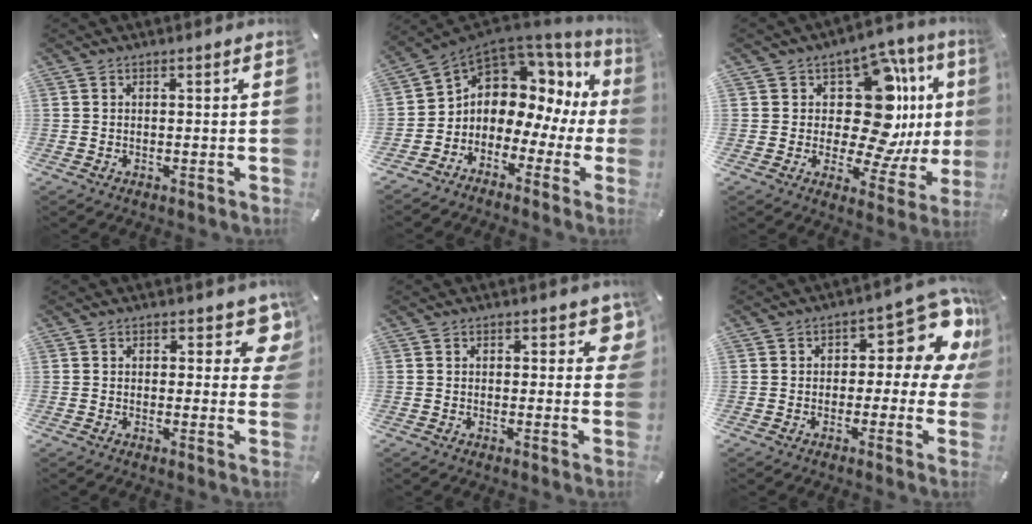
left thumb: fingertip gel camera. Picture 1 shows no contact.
{"total": 8.3, "force": [2.7, 7.4, 2.5], "torque": [-0.067, -0.039, 0.054]}
{"total": 18.2, "force": [4.6, 11.0, 13.7], "torque": [-0.204, -0.054, 0.074]}
{"total": 6.9, "force": [3.6, 3.7, 4.6], "torque": [-0.031, -0.022, 0.054]}
{"total": 4.1, "force": [1.9, 2.3, 2.7], "torque": [-0.018, -0.005, 0.026]}
{"total": 12.2, "force": [5.0, 6.3, 9.2], "torque": [-0.104, -0.042, 0.081]}